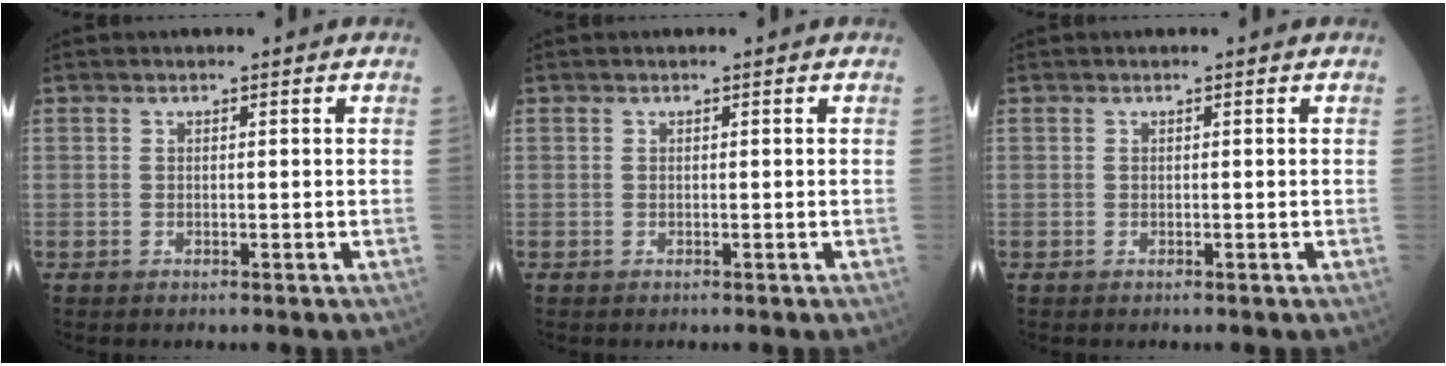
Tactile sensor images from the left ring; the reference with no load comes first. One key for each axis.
{"total": 0.0}
{"total": 0.0}